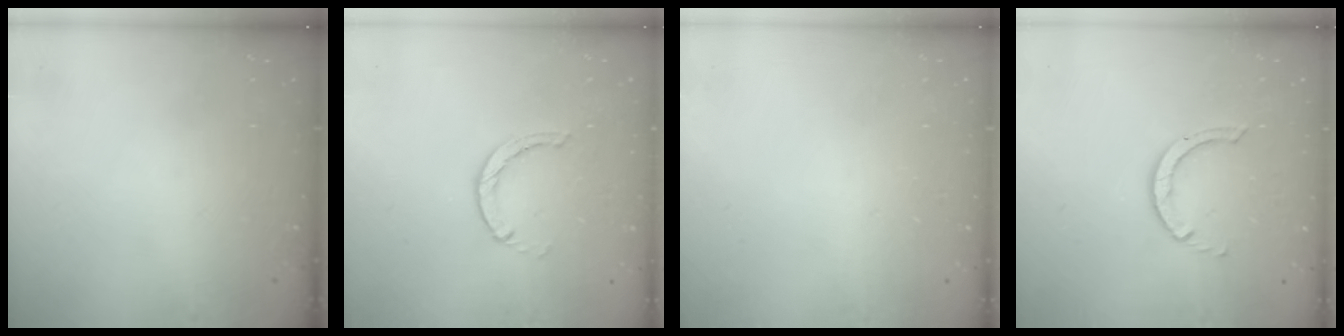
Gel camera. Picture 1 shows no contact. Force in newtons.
{"total": 1.2, "press": 1.2, "slide": 0.2}
{"total": 2.4, "press": 2.4, "slide": 0.2}
{"total": 2.9, "press": 2.9, "slide": 0.2}